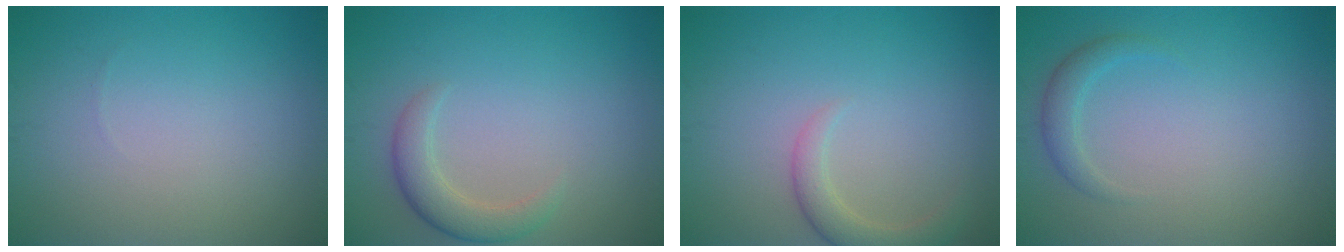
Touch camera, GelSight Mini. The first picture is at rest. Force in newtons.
{"total": 2.8, "press": 2.8, "slide": 0.0}
{"total": 2.6, "press": 2.5, "slide": 0.4}
{"total": 1.6, "press": 1.6, "slide": 0.1}